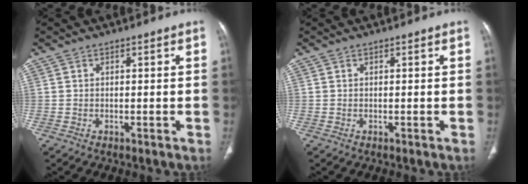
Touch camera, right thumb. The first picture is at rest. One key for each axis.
{"total": 0.0}